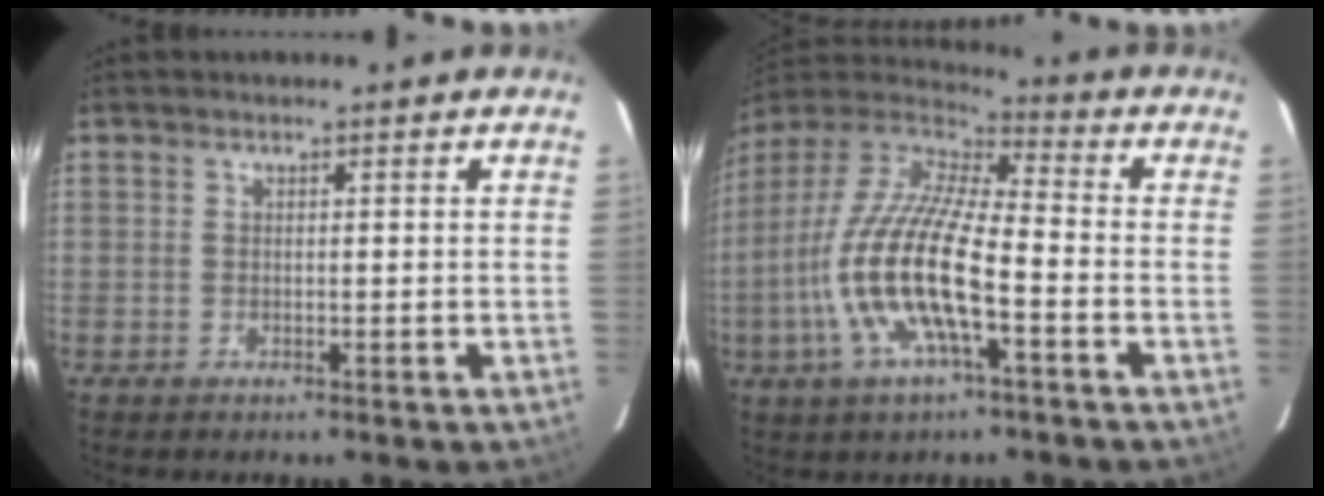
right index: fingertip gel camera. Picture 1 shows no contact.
{"total": 18.7, "force": [-5.7, 5.1, 17.1], "torque": [-0.341, -0.016, -0.118]}